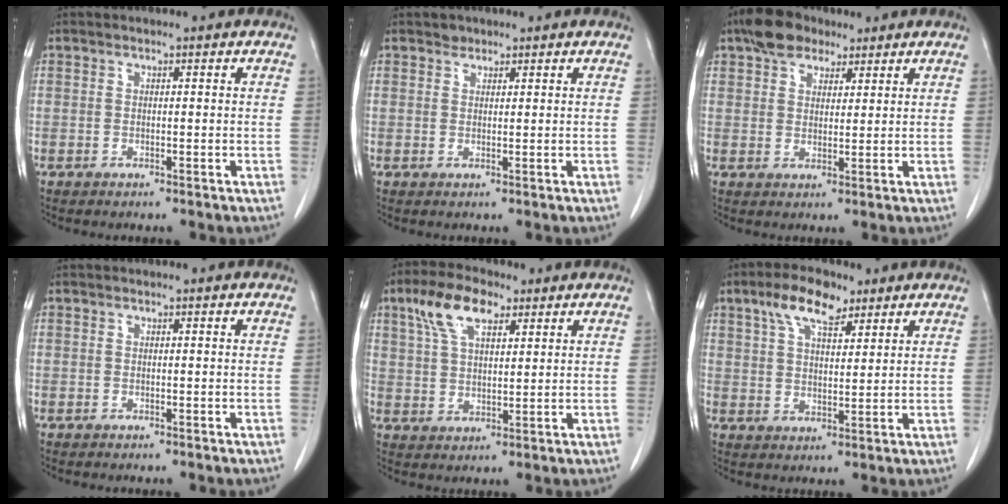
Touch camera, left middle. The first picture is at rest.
{"total": 1.0, "force": [0.8, 0.7, 0.0], "torque": [0.005, -0.002, 0.010]}
{"total": 6.2, "force": [4.3, 3.6, 2.7], "torque": [-0.054, 0.020, 0.079]}
{"total": 0.0}
{"total": 8.5, "force": [4.8, 3.5, 6.1], "torque": [-0.128, 0.019, 0.092]}
{"total": 7.7, "force": [4.8, 3.1, 5.2], "torque": [-0.103, 0.017, 0.088]}